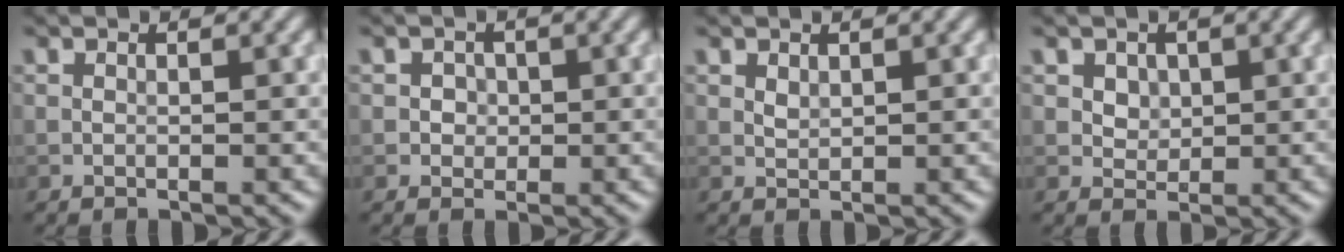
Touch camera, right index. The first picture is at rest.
{"total": 1.4, "force": [0.2, 1.3, 0.5], "torque": [0.005, 0.002, 0.003]}
{"total": 0.8, "force": [0.5, 0.4, 0.5], "torque": [-0.015, -0.001, 0.012]}
{"total": 2.2, "force": [1.0, 1.7, 1.0], "torque": [-0.023, -0.003, 0.030]}